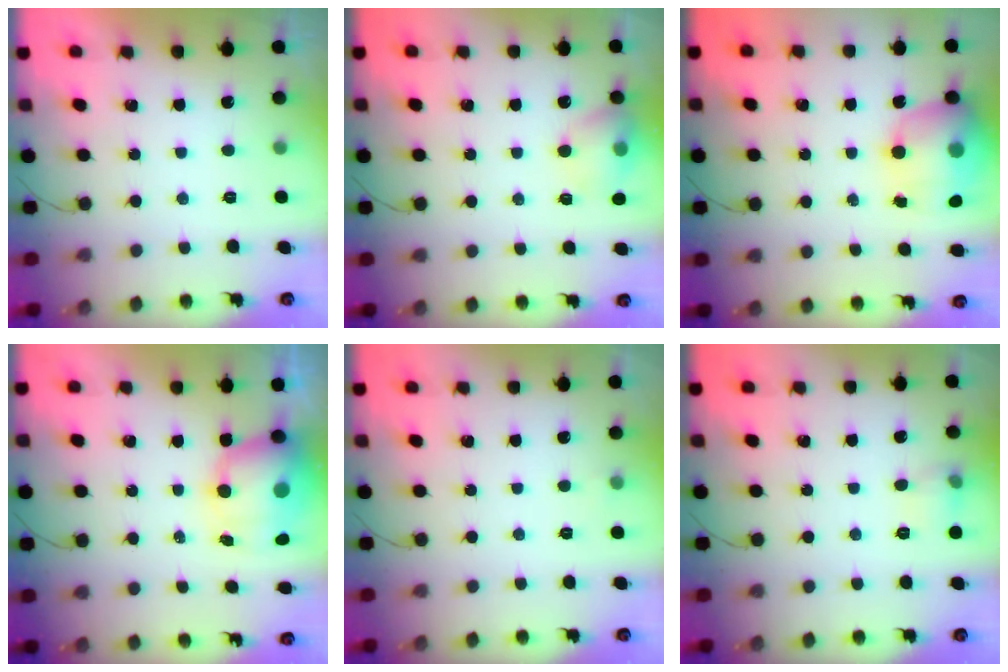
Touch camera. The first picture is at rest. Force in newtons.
{"total": 10.4, "press": 10.3, "slide": 1.7}
{"total": 17.2, "press": 16.7, "slide": 4.1}
{"total": 10.3, "press": 9.9, "slide": 2.8}
{"total": 2.8, "press": 2.5, "slide": 1.1}
{"total": 5.5, "press": 5.4, "slide": 1.2}